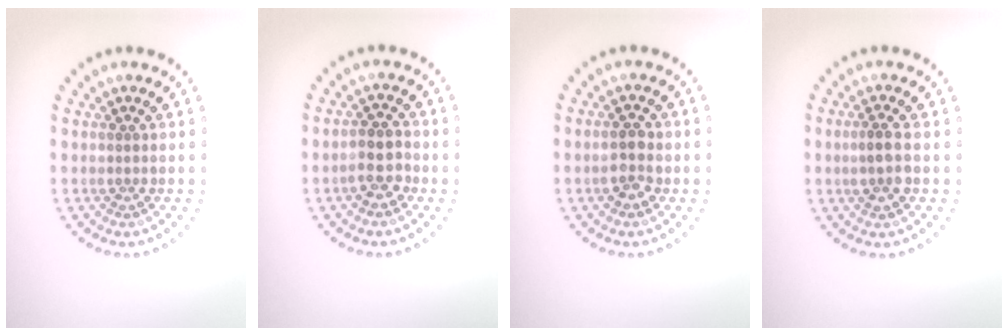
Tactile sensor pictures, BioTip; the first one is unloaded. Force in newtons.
{"total": 2.4, "press": 2.3, "slide": 0.7}
{"total": 2.2, "press": 2.2, "slide": 0.4}
{"total": 2.1, "press": 2.0, "slide": 0.6}